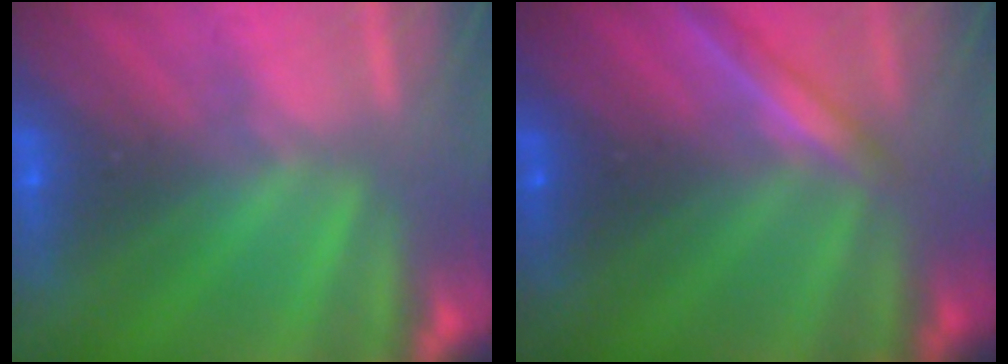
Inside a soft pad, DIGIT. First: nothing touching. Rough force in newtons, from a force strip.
{"total": 1.9}